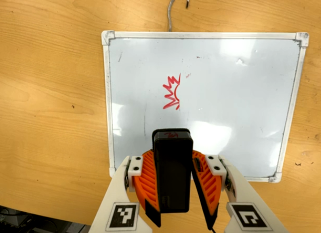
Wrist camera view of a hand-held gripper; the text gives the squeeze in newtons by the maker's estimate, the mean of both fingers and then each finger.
{"total": 8.5, "left": 8.3, "right": 8.6}